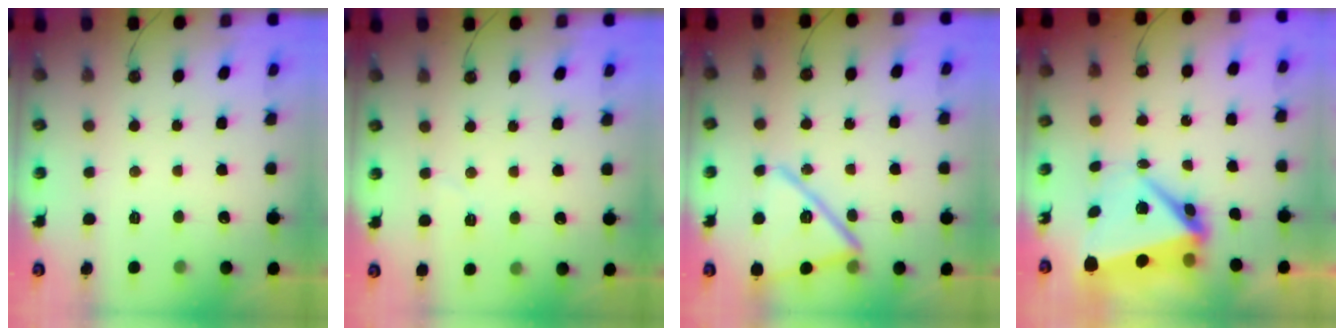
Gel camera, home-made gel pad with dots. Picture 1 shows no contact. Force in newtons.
{"total": 4.1, "press": 3.6, "slide": 2.0}
{"total": 16.1, "press": 16.1, "slide": 0.9}
{"total": 9.0, "press": 8.9, "slide": 1.6}